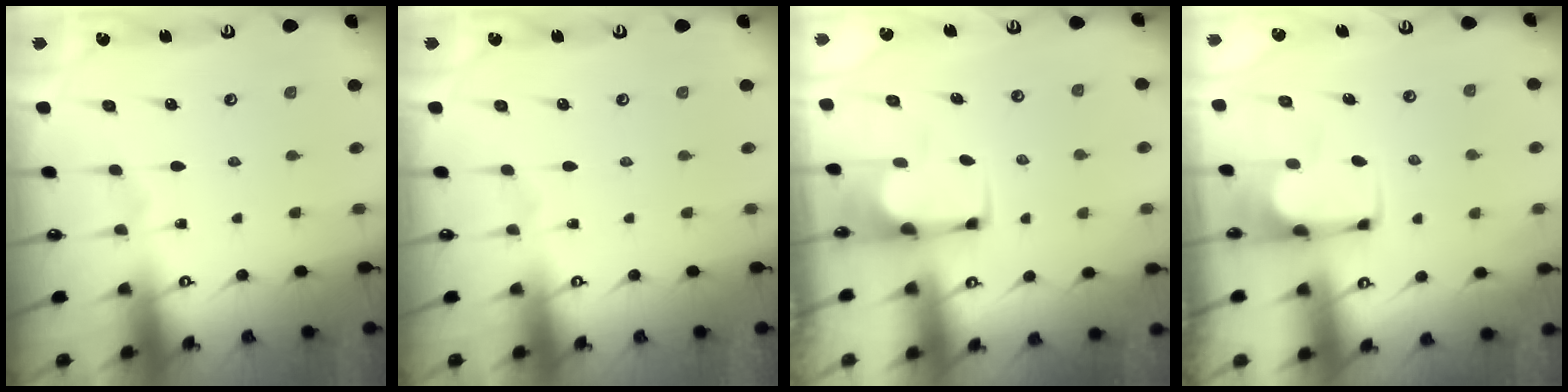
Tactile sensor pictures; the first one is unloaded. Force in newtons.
{"total": 0.0}
{"total": 1.9, "press": 1.6, "slide": 1.0}
{"total": 3.3, "press": 3.2, "slide": 0.4}